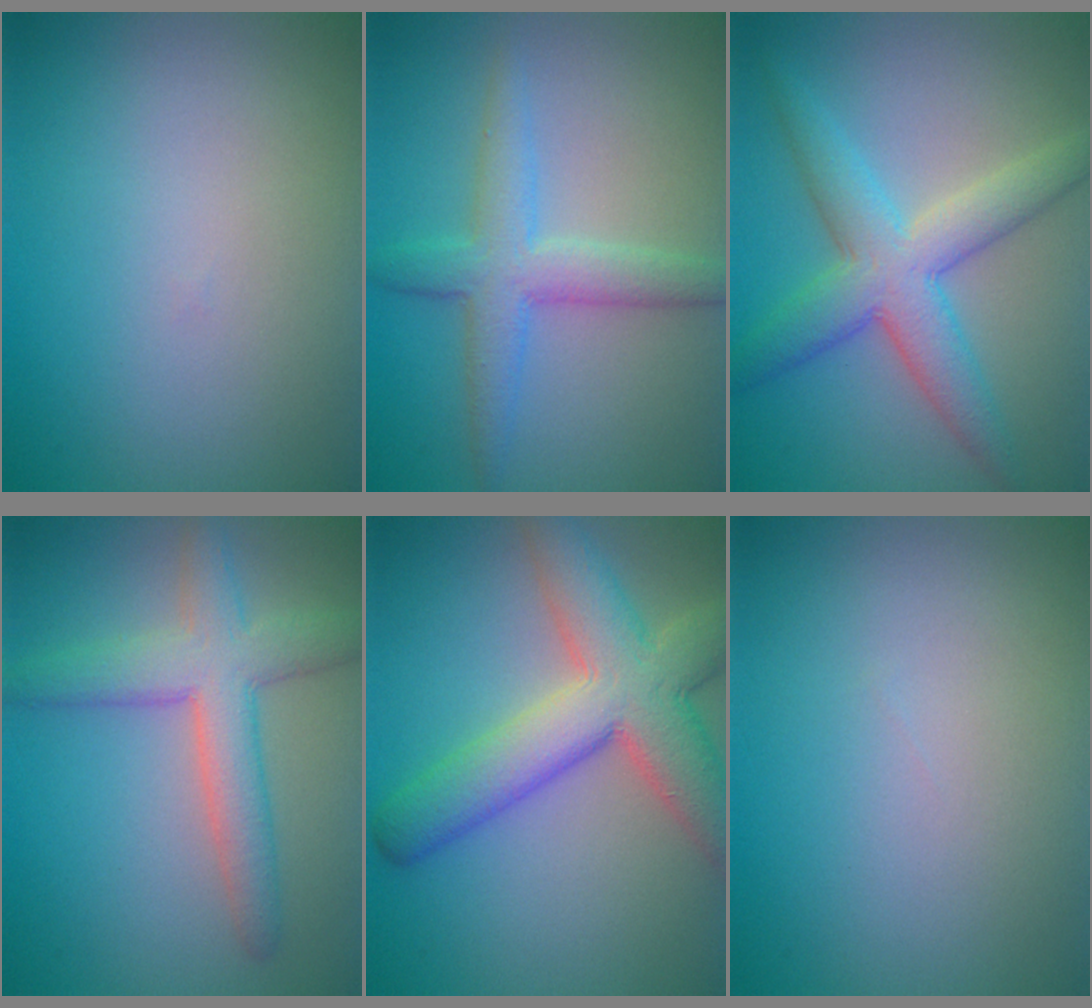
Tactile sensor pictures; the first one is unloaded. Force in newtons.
{"total": 4.2, "press": 4.2, "slide": 0.1}
{"total": 6.0, "press": 6.0, "slide": 0.2}
{"total": 5.5, "press": 5.5, "slide": 0.3}
{"total": 9.0, "press": 9.0, "slide": 0.6}
{"total": 0.0}